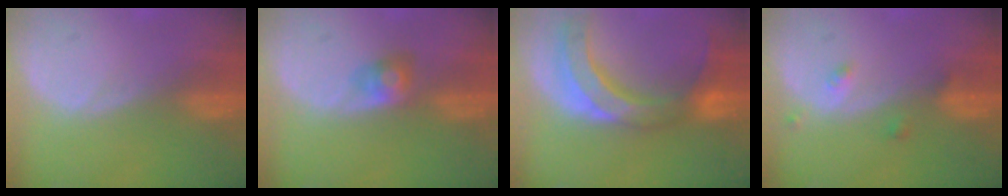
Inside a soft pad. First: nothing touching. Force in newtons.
{"total": 2.6, "press": 2.6, "slide": 0.1}
{"total": 10.6, "press": 9.3, "slide": 5.1}
{"total": 1.8, "press": 1.8, "slide": 0.1}